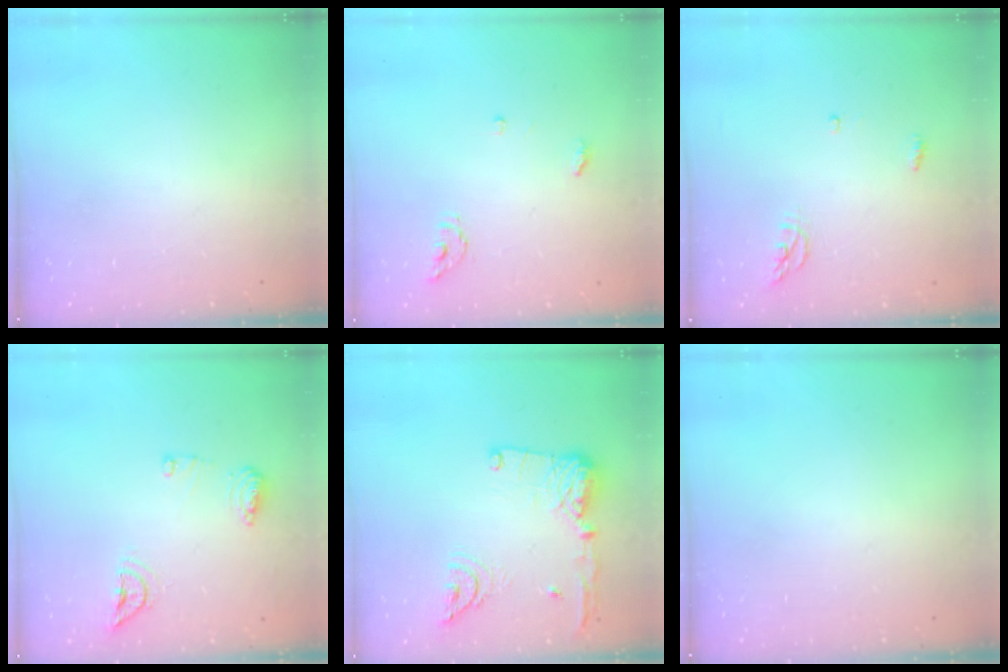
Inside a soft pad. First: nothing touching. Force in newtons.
{"total": 4.8, "press": 4.8, "slide": 0.4}
{"total": 4.0, "press": 3.9, "slide": 0.4}
{"total": 8.5, "press": 8.5, "slide": 0.1}
{"total": 16.7, "press": 16.5, "slide": 2.8}
{"total": 0.0}